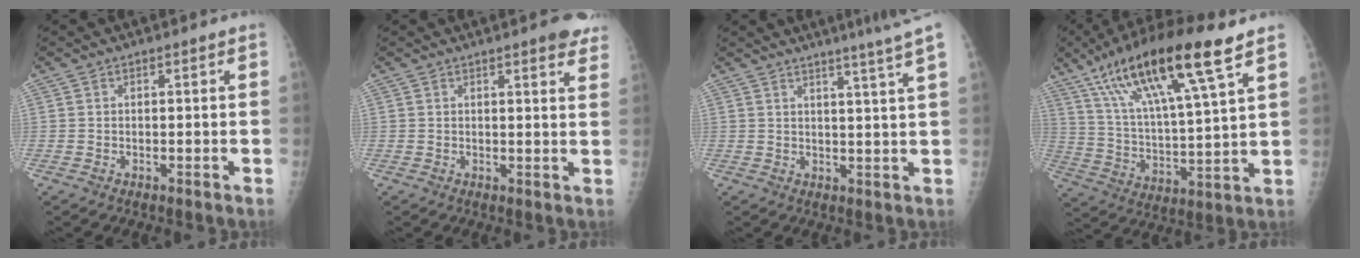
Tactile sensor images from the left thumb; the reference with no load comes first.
{"total": 6.1, "force": [4.7, 1.2, 3.7], "torque": [-0.027, -0.016, 0.042]}
{"total": 7.4, "force": [5.5, -1.3, 4.8], "torque": [-0.065, -0.030, 0.063]}
{"total": 21.8, "force": [12.6, 4.1, 17.3], "torque": [-0.303, -0.026, 0.226]}